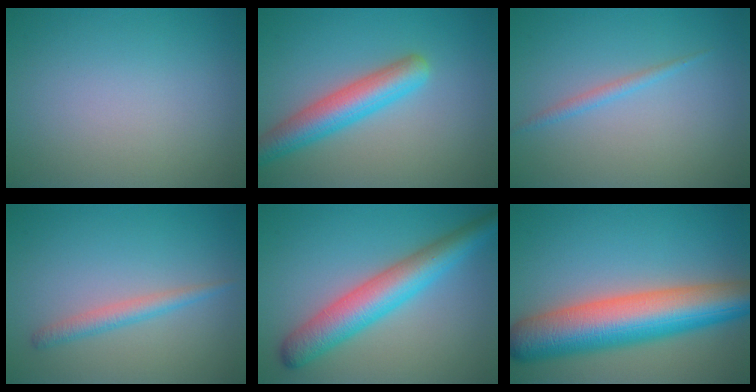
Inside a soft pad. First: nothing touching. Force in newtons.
{"total": 4.9, "press": 4.9, "slide": 0.2}
{"total": 1.1, "press": 1.1, "slide": 0.0}
{"total": 1.9, "press": 1.9, "slide": 0.1}
{"total": 6.3, "press": 6.3, "slide": 0.1}
{"total": 10.9, "press": 10.9, "slide": 0.3}